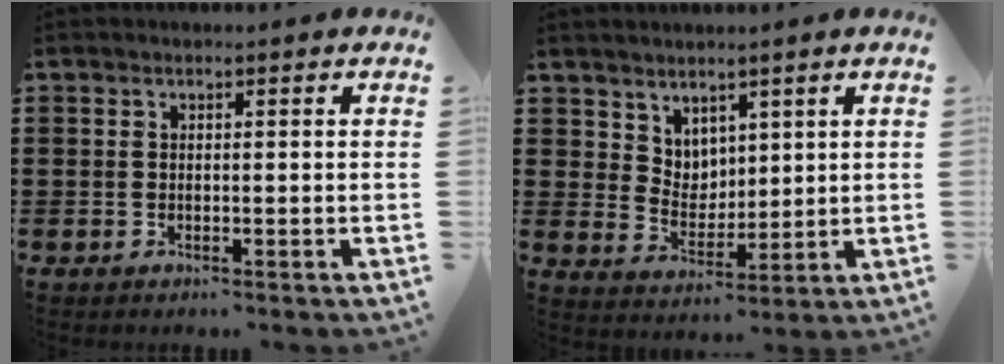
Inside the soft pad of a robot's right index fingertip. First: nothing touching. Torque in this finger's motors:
{"motor_torque": [-0.49, 0.65, -0.05, 0.00]}